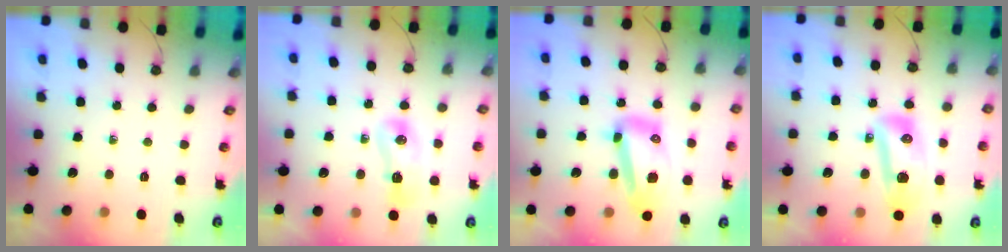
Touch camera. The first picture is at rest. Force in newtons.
{"total": 14.6, "press": 10.5, "slide": 10.2}
{"total": 14.7, "press": 14.6, "slide": 1.8}
{"total": 14.1, "press": 13.6, "slide": 3.7}